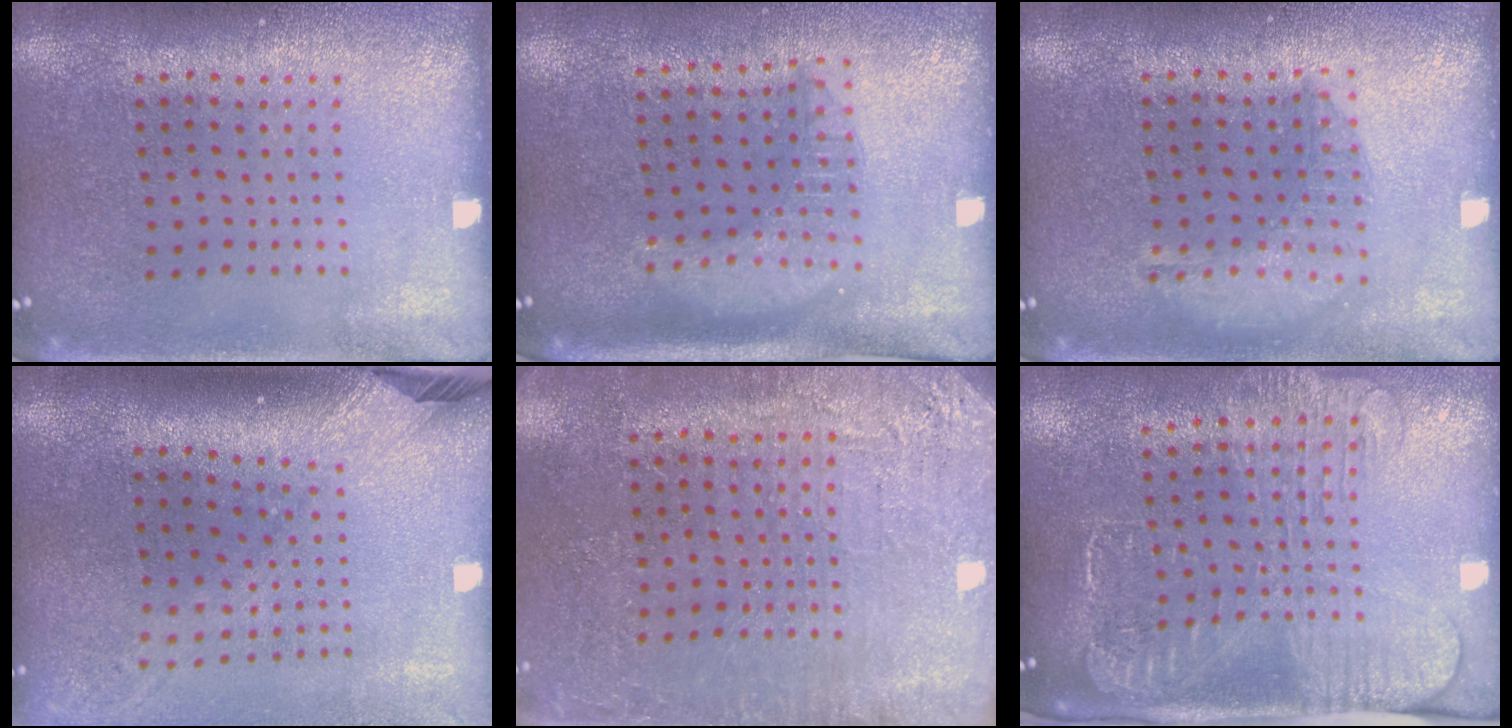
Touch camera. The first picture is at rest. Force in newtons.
{"total": 1.8, "press": 1.5, "slide": 0.9}
{"total": 1.4, "press": 1.3, "slide": 0.3}
{"total": 2.4, "press": 1.8, "slide": 1.6}
{"total": 2.9, "press": 2.8, "slide": 0.5}
{"total": 2.7, "press": 2.1, "slide": 1.7}